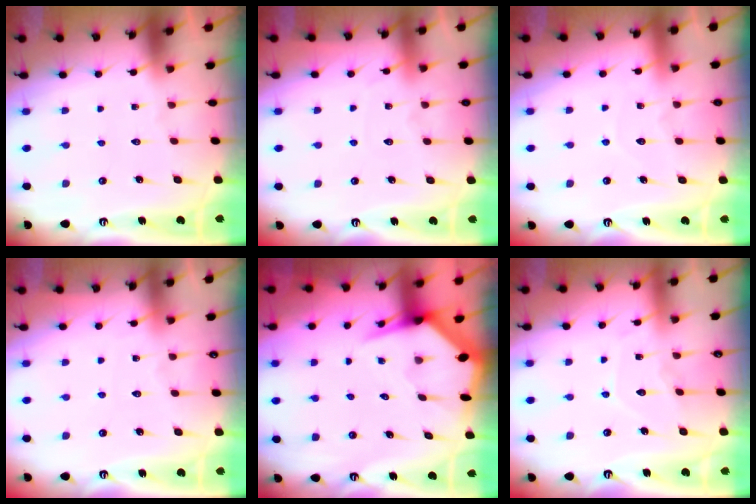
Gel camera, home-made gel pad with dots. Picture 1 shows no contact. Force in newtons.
{"total": 4.8, "press": 4.7, "slide": 0.6}
{"total": 5.1, "press": 5.1, "slide": 0.3}
{"total": 4.3, "press": 4.3, "slide": 0.7}
{"total": 4.9, "press": 4.8, "slide": 0.6}
{"total": 7.1, "press": 7.0, "slide": 0.8}